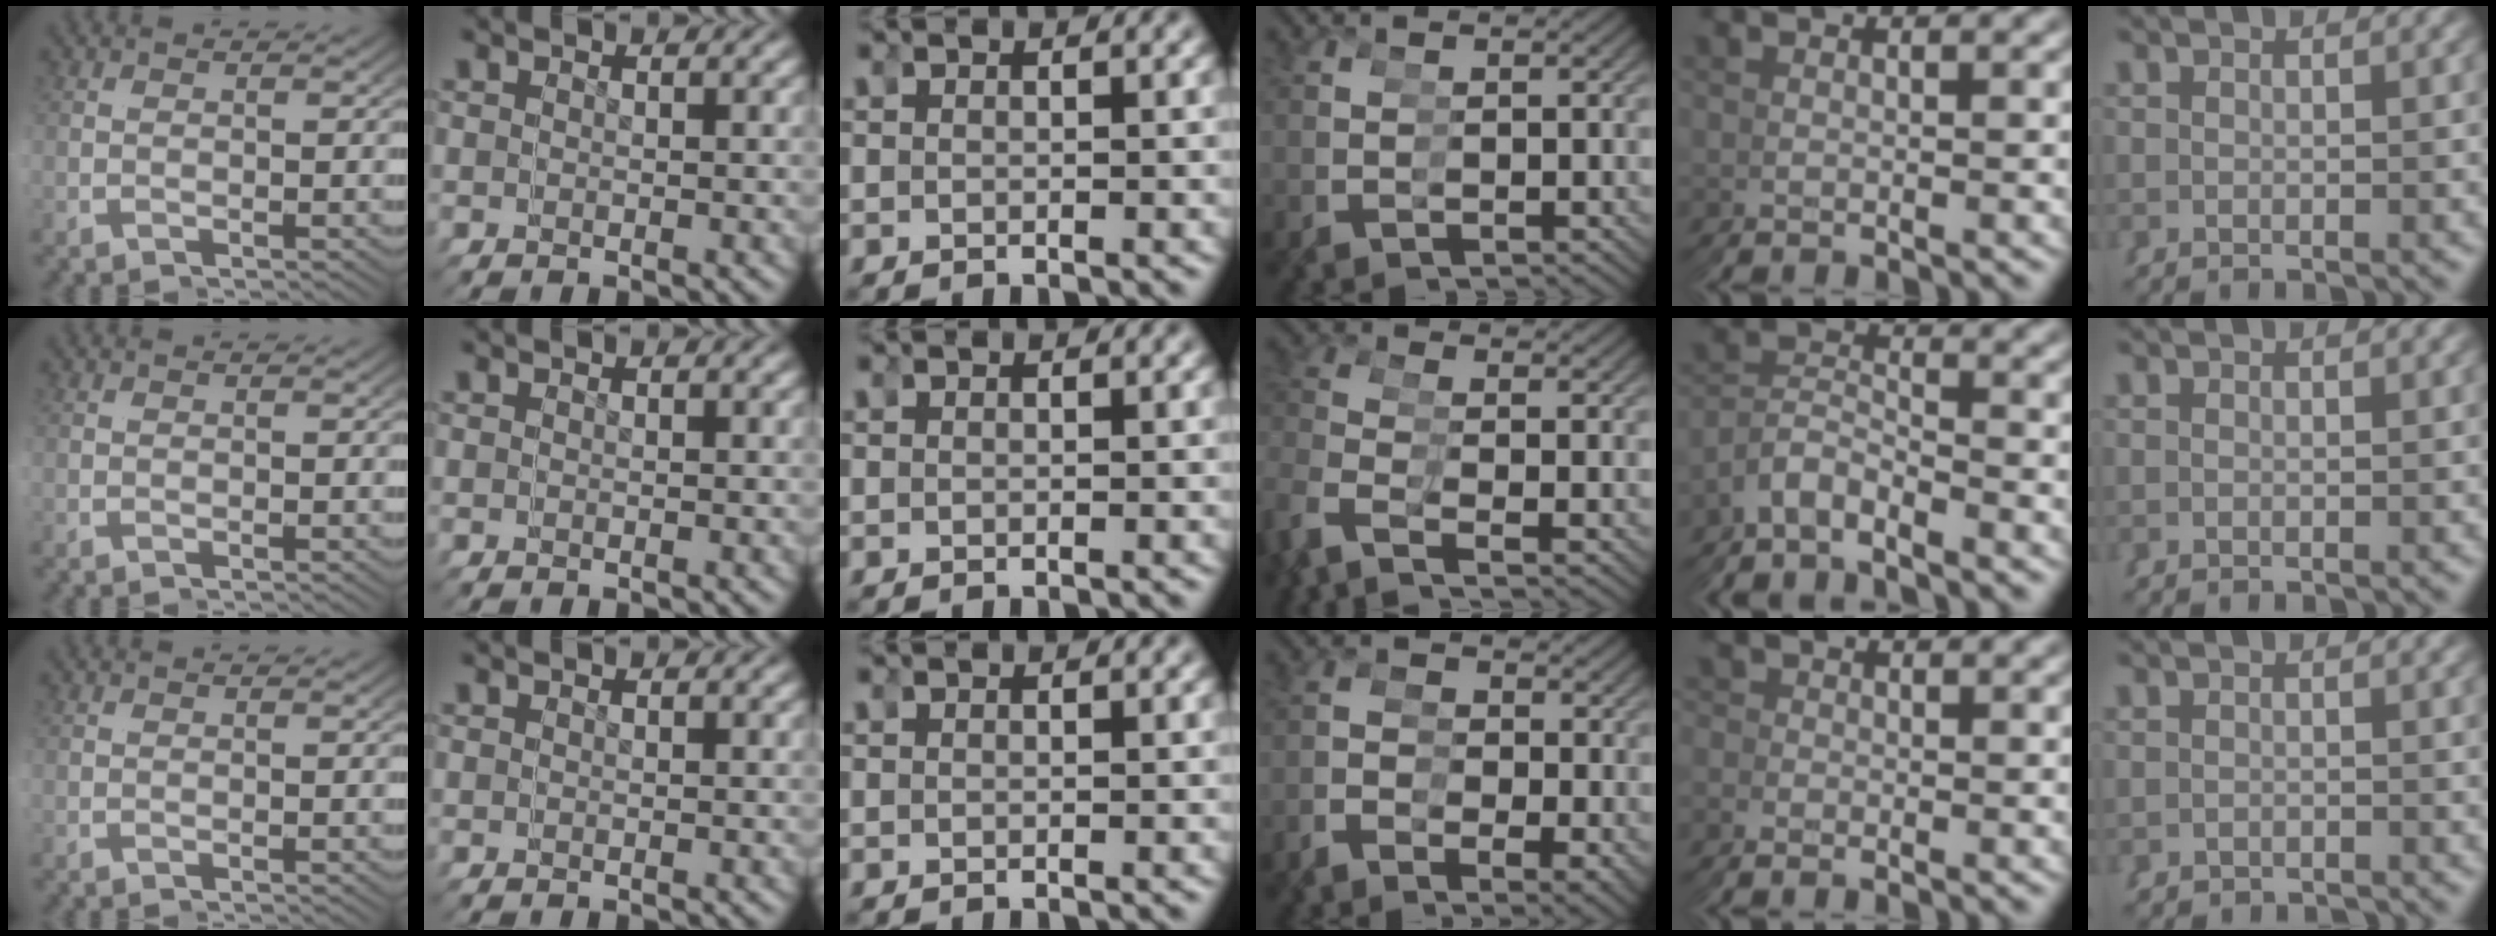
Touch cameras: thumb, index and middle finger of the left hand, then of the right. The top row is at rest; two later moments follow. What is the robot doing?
{"motion": "grasp_and_lifting", "object": "hoodie"}